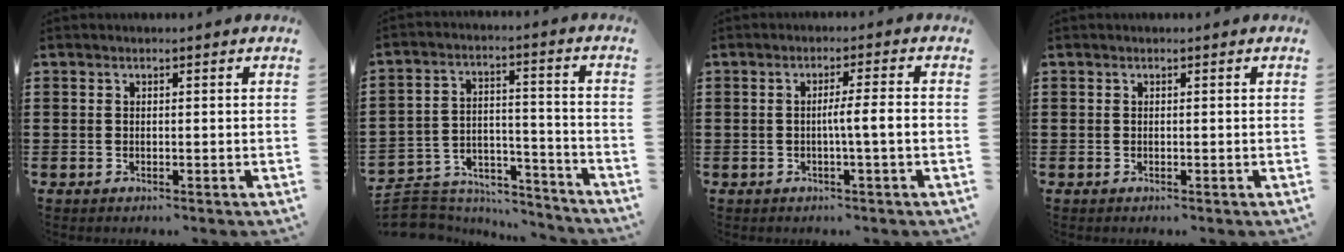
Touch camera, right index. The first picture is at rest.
{"total": 6.1, "force": [-5.7, 2.0, 0.7], "torque": [-0.026, 0.012, -0.116]}
{"total": 3.7, "force": [-0.6, -0.3, 3.6], "torque": [-0.064, -0.004, -0.014]}
{"total": 0.0}